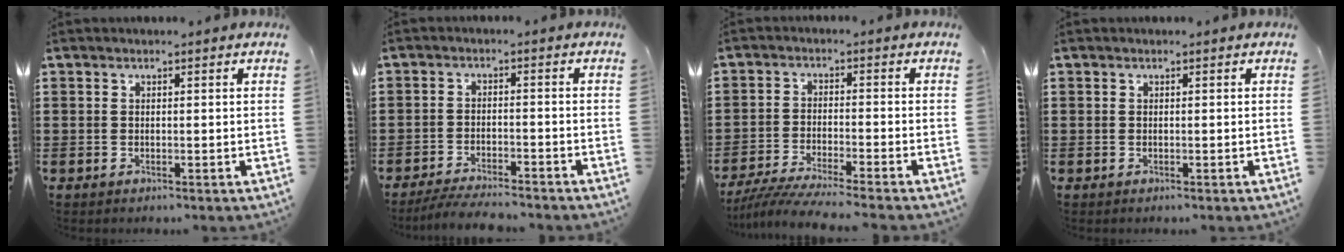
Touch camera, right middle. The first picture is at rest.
{"total": 4.2, "force": [-4.0, 0.1, 1.2], "torque": [-0.028, -0.006, -0.081]}
{"total": 4.8, "force": [-4.5, -0.4, 1.7], "torque": [-0.050, -0.023, -0.094]}
{"total": 0.0}